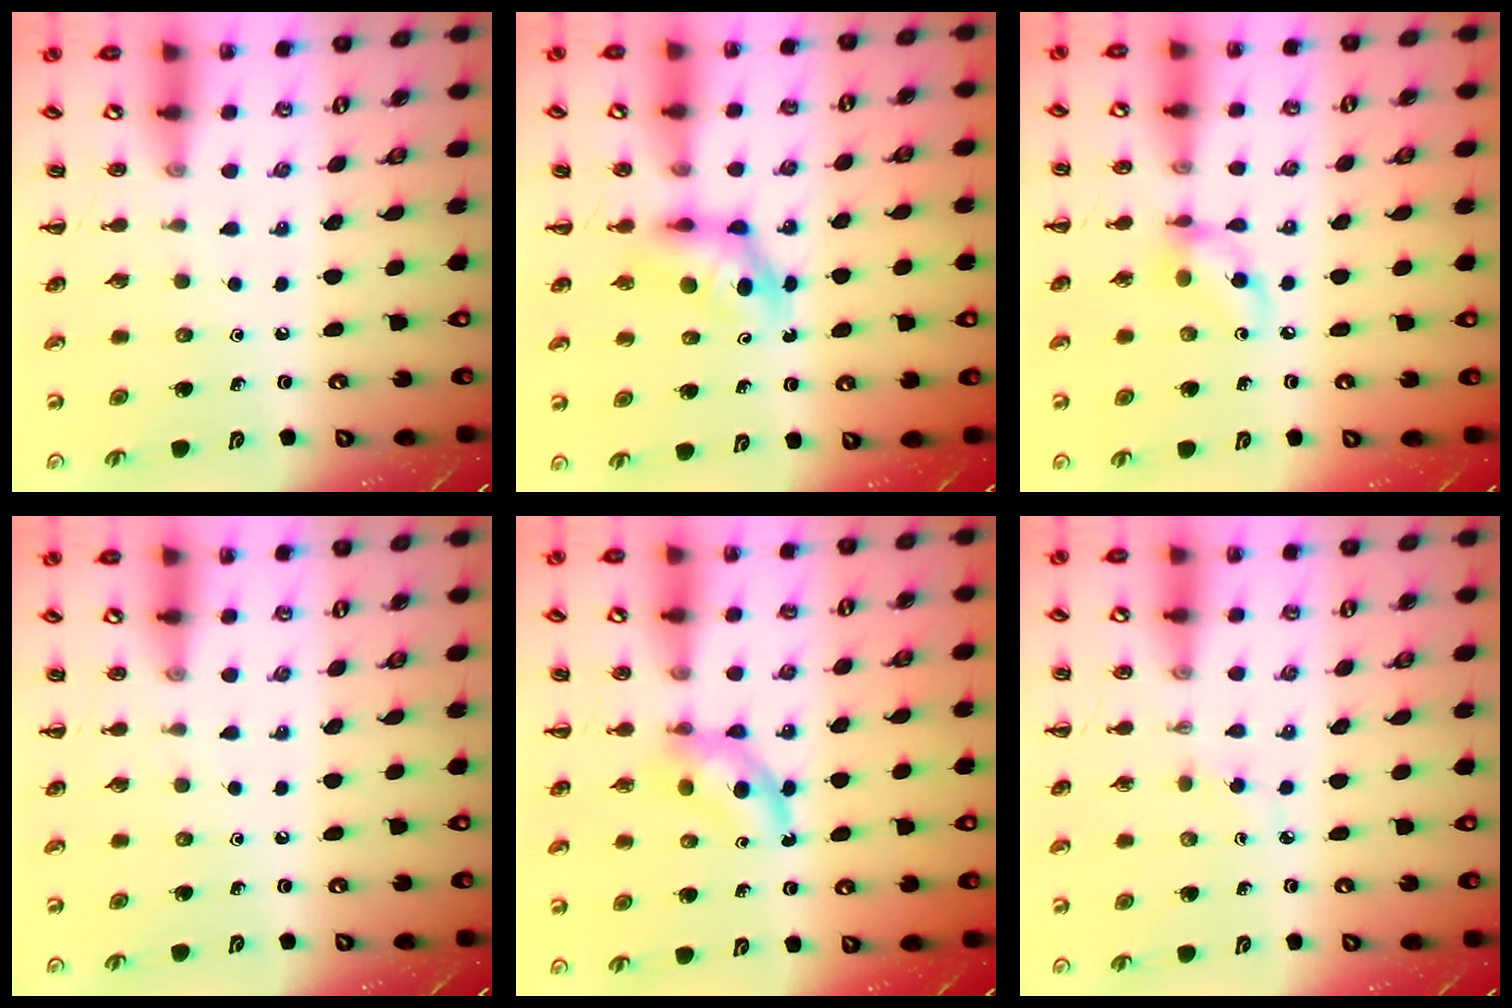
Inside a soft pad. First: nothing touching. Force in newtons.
{"total": 5.1, "press": 5.0, "slide": 0.7}
{"total": 7.4, "press": 7.4, "slide": 0.4}
{"total": 0.0}
{"total": 4.7, "press": 4.5, "slide": 1.2}
{"total": 2.3, "press": 2.1, "slide": 0.9}